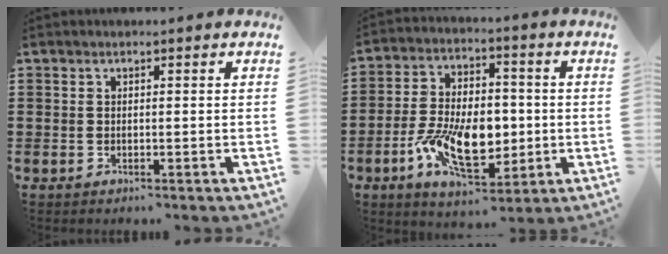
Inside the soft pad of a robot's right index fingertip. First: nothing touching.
{"total": 12.0, "force": [-2.6, 6.9, 9.5], "torque": [-0.184, 0.002, -0.046]}